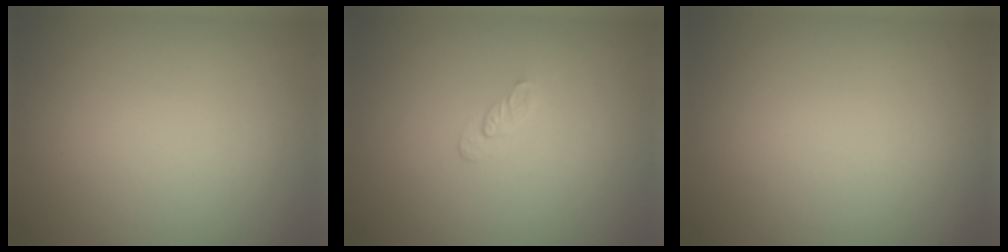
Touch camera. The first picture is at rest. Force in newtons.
{"total": 0.8, "press": 0.5, "slide": 0.7}
{"total": 0.0}